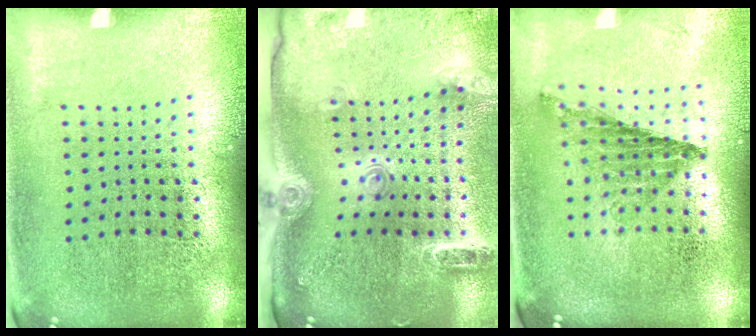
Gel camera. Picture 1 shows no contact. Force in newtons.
{"total": 2.8, "press": 2.1, "slide": 1.9}
{"total": 0.8, "press": 0.8, "slide": 0.1}